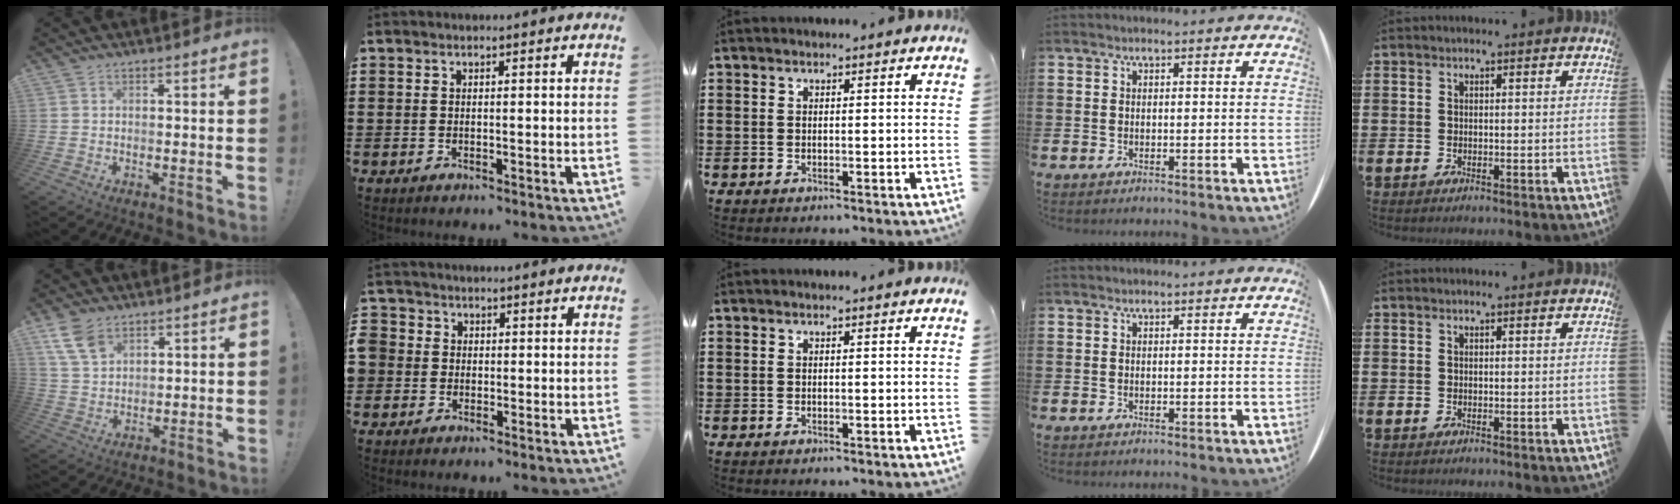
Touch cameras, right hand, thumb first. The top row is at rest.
{"thumb": {"total": 8.9, "force": [5.6, 5.2, 4.6], "torque": [-0.090, -0.019, 0.113]}, "index": {"total": 1.9, "force": [-0.6, 1.8, 0.0], "torque": [-0.011, 0.005, -0.015]}}